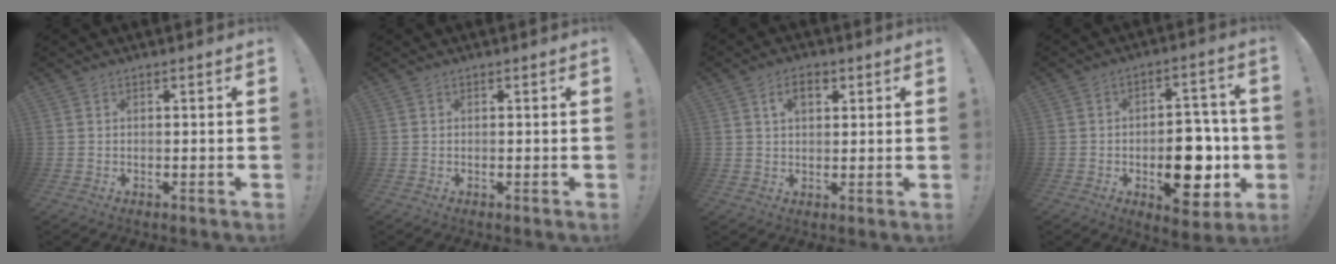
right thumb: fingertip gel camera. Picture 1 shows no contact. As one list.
[{"total": 0.0}, {"total": 5.8, "force": [2.6, 3.5, 3.8], "torque": [-0.052, 0.002, 0.044]}, {"total": 17.4, "force": [-4.1, 10.2, 13.5], "torque": [-0.150, 0.021, -0.051]}]